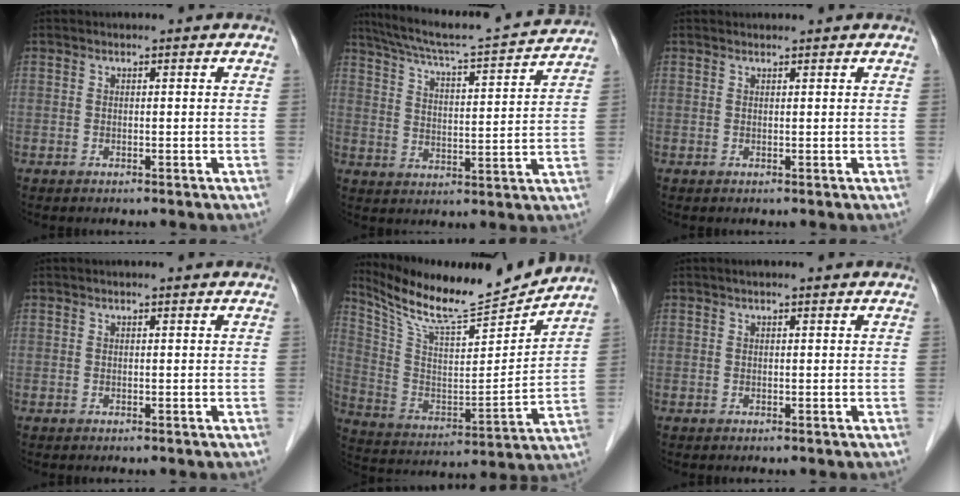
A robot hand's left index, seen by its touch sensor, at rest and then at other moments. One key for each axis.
{"total": 17.7, "fx": 16.3, "fy": -0.2, "fz": 6.7, "tx": -0.124, "ty": -0.002, "tz": 0.237}
{"total": 1.4, "fx": 1.4, "fy": 0.0, "fz": 0.2, "tx": -0.007, "ty": 0.013, "tz": 0.023}
{"total": 1.3, "fx": 1.1, "fy": 0.0, "fz": 0.6, "tx": -0.009, "ty": 0.015, "tz": 0.018}
{"total": 17.5, "fx": 16.2, "fy": 0.6, "fz": 6.6, "tx": -0.136, "ty": -0.019, "tz": 0.278}
{"total": 1.9, "fx": 1.5, "fy": 0.2, "fz": 1.1, "tx": -0.014, "ty": 0.022, "tz": 0.022}